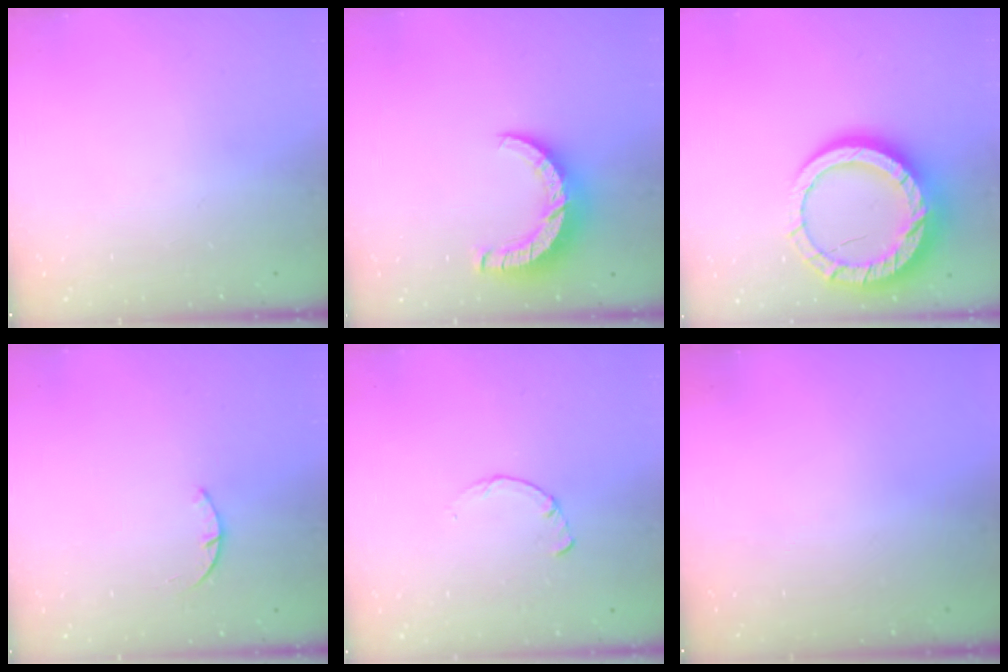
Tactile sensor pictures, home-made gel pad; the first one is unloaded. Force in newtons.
{"total": 8.5, "press": 8.5, "slide": 0.8}
{"total": 20.2, "press": 20.1, "slide": 2.0}
{"total": 1.4, "press": 1.4, "slide": 0.3}
{"total": 2.2, "press": 2.2, "slide": 0.3}
{"total": 0.0}